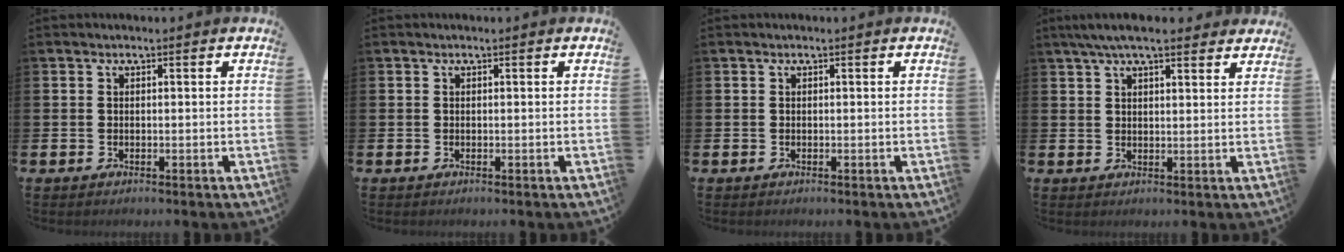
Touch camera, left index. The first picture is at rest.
{"total": 0.0}
{"total": 0.0}
{"total": 5.5, "force": [4.6, 1.1, 2.7], "torque": [-0.058, -0.007, 0.083]}